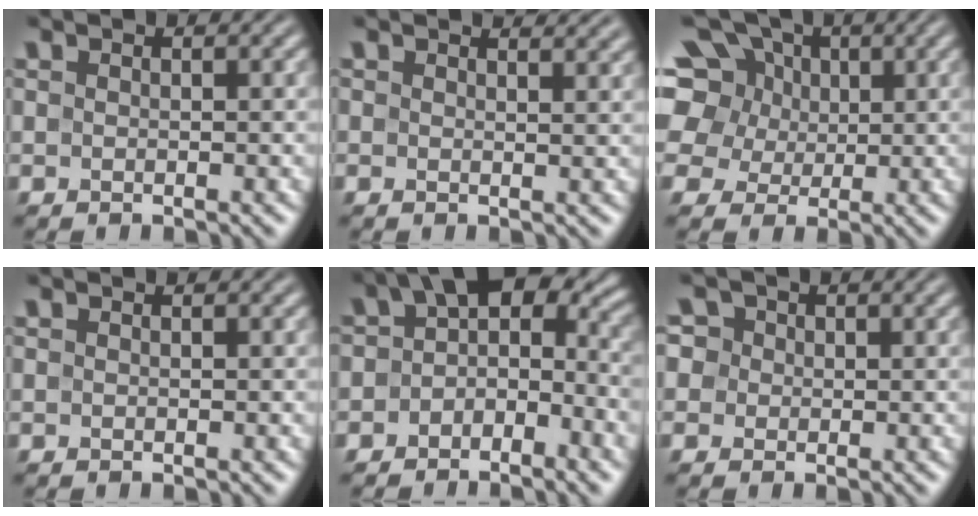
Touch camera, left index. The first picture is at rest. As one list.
[{"total": 1.8, "force": [1.8, 0.3, 0.4], "torque": [-0.001, 0.000, 0.022]}, {"total": 12.1, "force": [5.1, 9.1, 6.2], "torque": [-0.127, 0.036, 0.074]}, {"total": 0.0}, {"total": 7.1, "force": [0.8, 4.3, 5.6], "torque": [-0.063, 0.018, -0.006]}, {"total": 4.4, "force": [1.9, 3.6, 1.7], "torque": [-0.026, 0.019, 0.010]}]